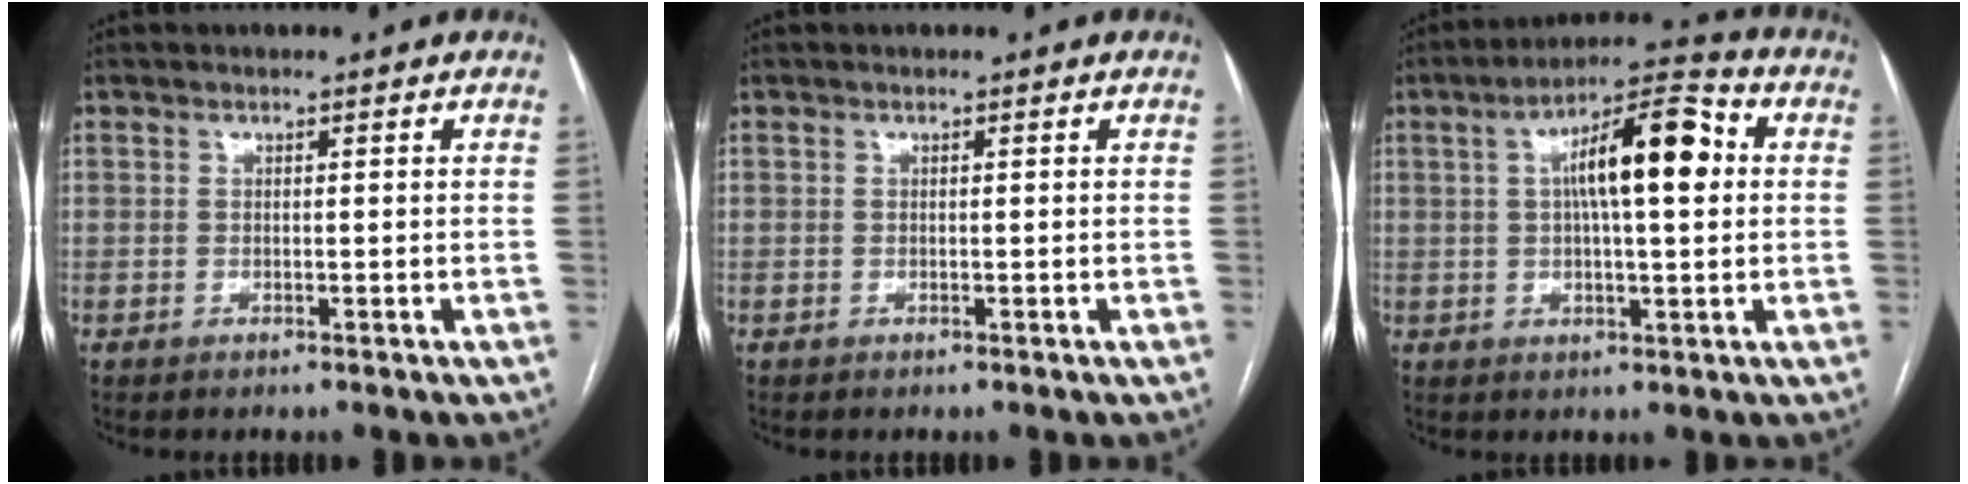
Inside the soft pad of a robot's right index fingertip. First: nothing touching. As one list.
[{"total": 0.0}, {"total": 12.4, "force": [2.3, 2.7, 11.9], "torque": [-0.197, 0.034, 0.030]}]